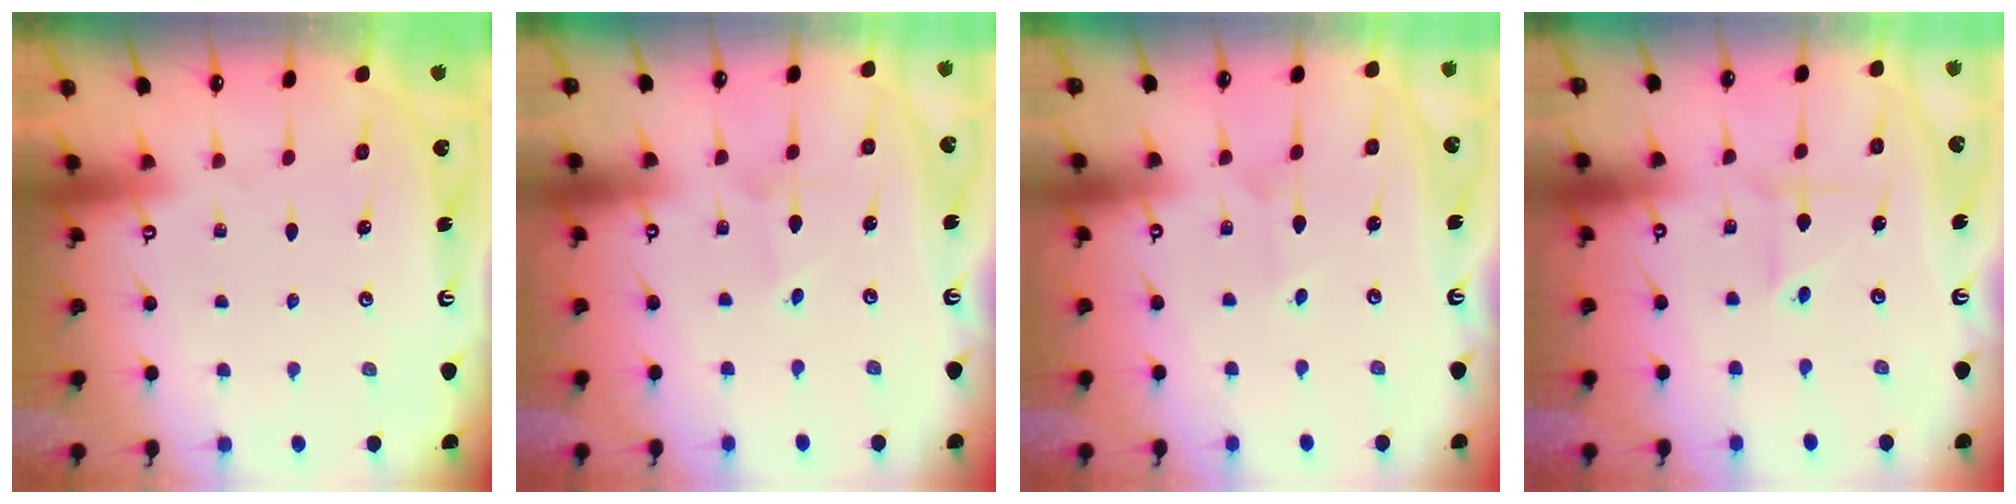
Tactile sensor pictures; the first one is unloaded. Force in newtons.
{"total": 1.5, "press": 1.5, "slide": 0.1}
{"total": 2.6, "press": 2.6, "slide": 0.2}
{"total": 2.5, "press": 2.3, "slide": 1.1}